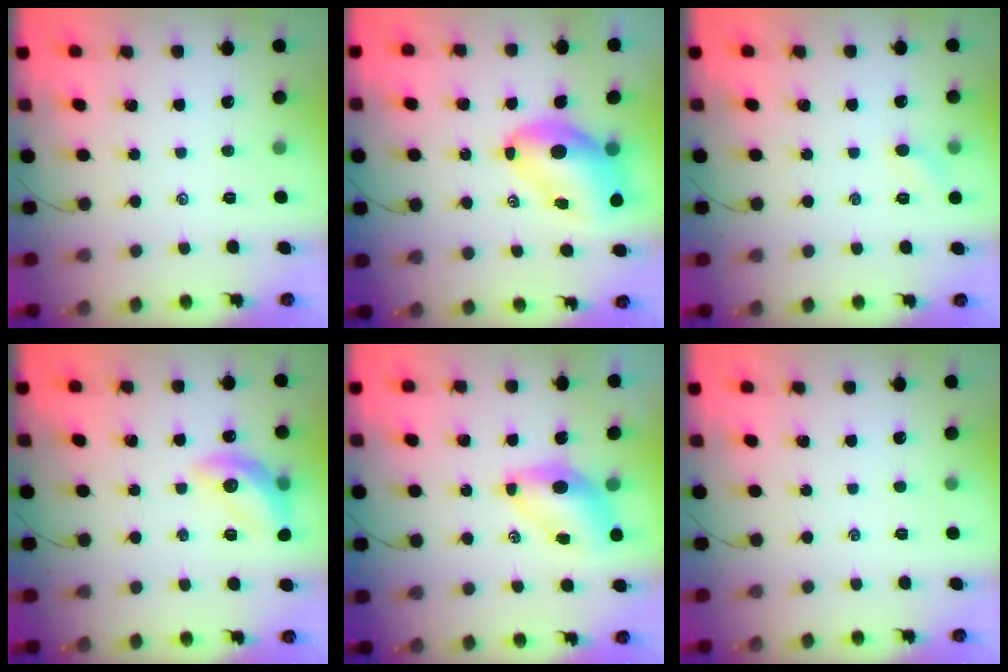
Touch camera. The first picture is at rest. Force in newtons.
{"total": 10.0, "press": 9.5, "slide": 3.1}
{"total": 4.0, "press": 3.8, "slide": 1.3}
{"total": 11.6, "press": 11.5, "slide": 1.5}
{"total": 6.6, "press": 6.5, "slide": 1.3}
{"total": 0.0}